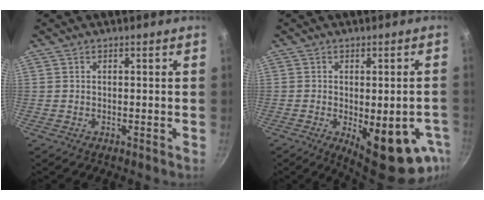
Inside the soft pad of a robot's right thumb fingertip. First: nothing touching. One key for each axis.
{"total": 16.5, "fx": -5.5, "fy": 6.4, "fz": 14.2, "tx": -0.142, "ty": -0.010, "tz": -0.057}